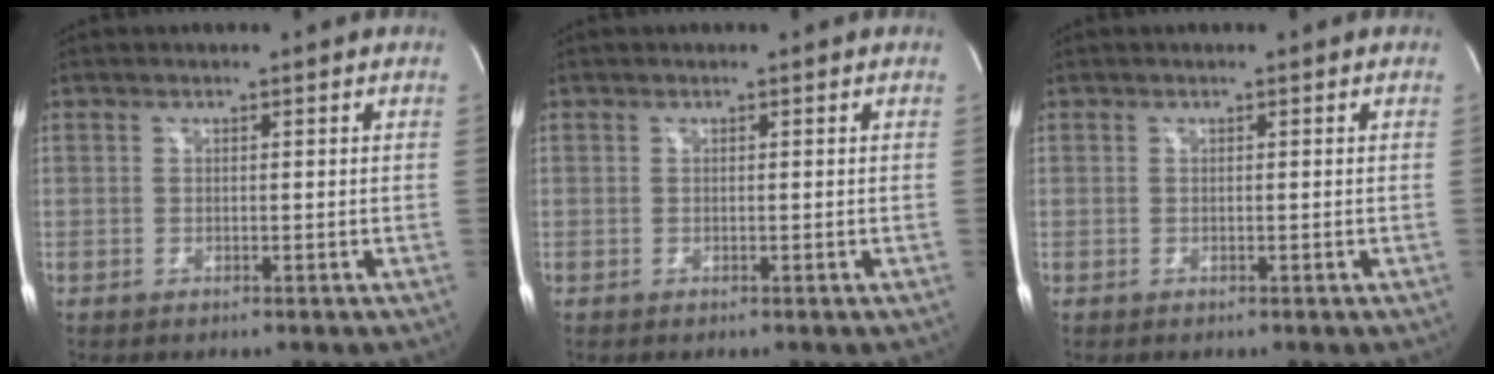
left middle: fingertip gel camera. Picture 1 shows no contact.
{"total": 0.0}
{"total": 0.0}